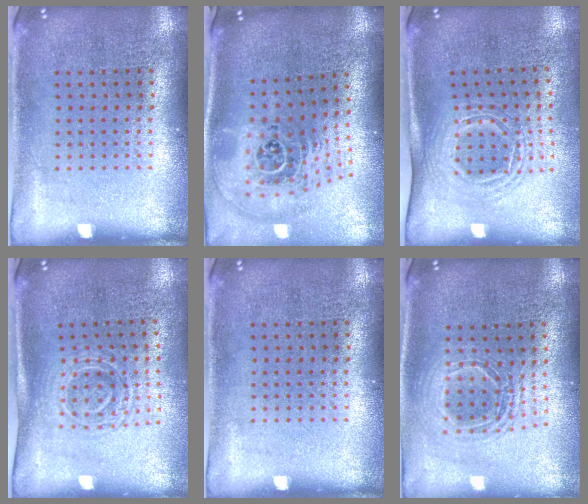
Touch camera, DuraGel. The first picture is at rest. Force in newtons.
{"total": 2.8, "press": 1.9, "slide": 2.0}
{"total": 1.6, "press": 1.2, "slide": 1.1}
{"total": 1.7, "press": 1.3, "slide": 1.0}
{"total": 0.0}
{"total": 1.7, "press": 1.4, "slide": 0.9}